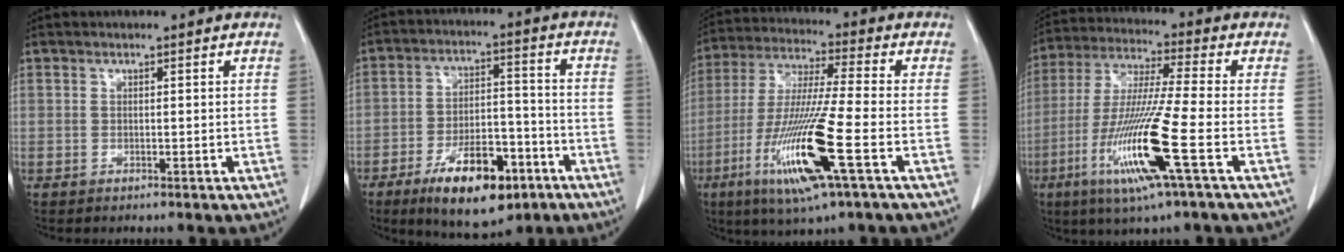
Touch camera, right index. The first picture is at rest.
{"total": 13.8, "force": [-7.9, 5.4, 10.0], "torque": [-0.162, 0.003, -0.122]}
{"total": 16.1, "force": [-6.1, 0.1, 14.9], "torque": [-0.309, -0.027, -0.114]}
{"total": 15.3, "force": [-5.6, -0.8, 14.2], "torque": [-0.295, -0.026, -0.111]}